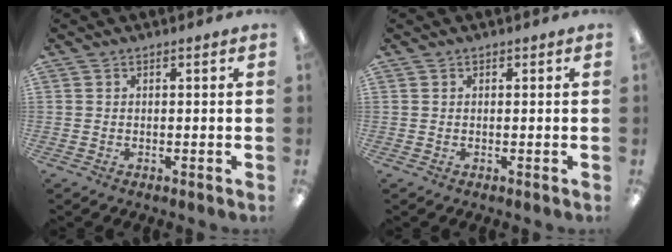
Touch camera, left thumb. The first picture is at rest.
{"total": 0.0}